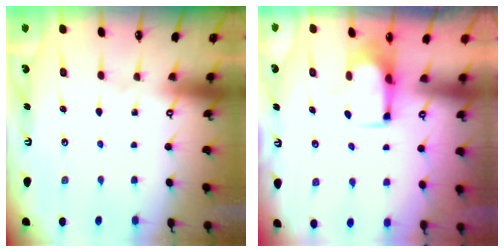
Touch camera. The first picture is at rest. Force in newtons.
{"total": 6.2, "press": 6.1, "slide": 1.2}